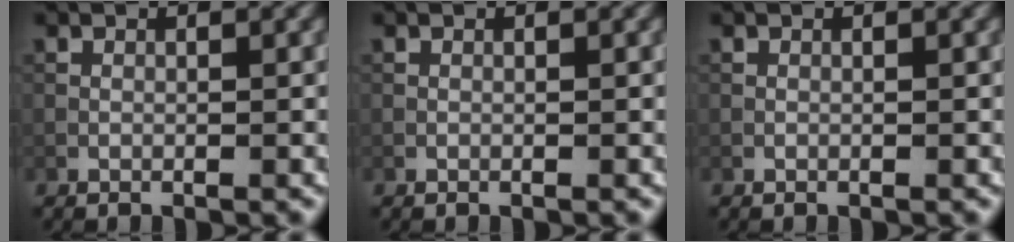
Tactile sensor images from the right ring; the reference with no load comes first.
{"total": 0.0}
{"total": 0.0}